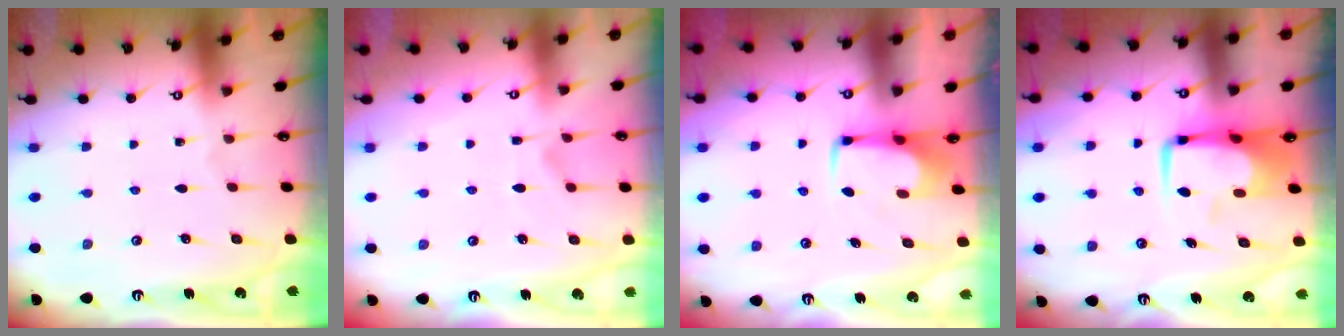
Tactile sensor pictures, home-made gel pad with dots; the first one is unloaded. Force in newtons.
{"total": 1.3, "press": 0.1, "slide": 1.3}
{"total": 1.9, "press": 1.7, "slide": 0.7}
{"total": 8.2, "press": 8.0, "slide": 1.5}